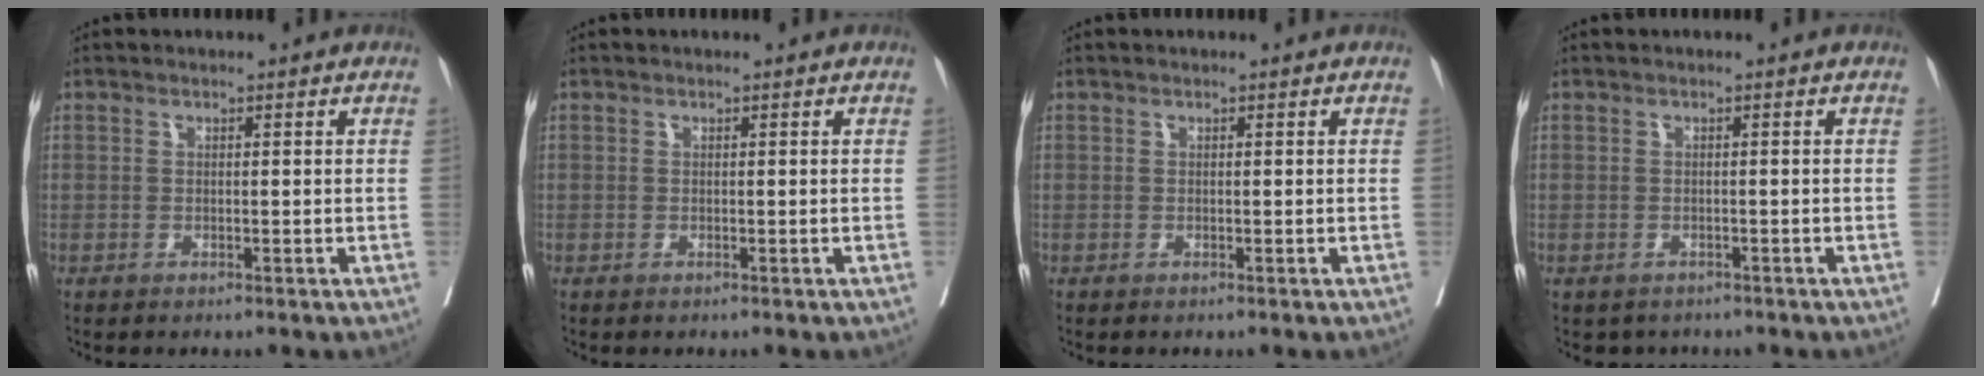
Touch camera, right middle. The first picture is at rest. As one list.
[{"total": 0.0}, {"total": 0.0}, {"total": 2.3, "force": [-1.8, 1.4, 0.3], "torque": [-0.006, 0.002, -0.025]}]